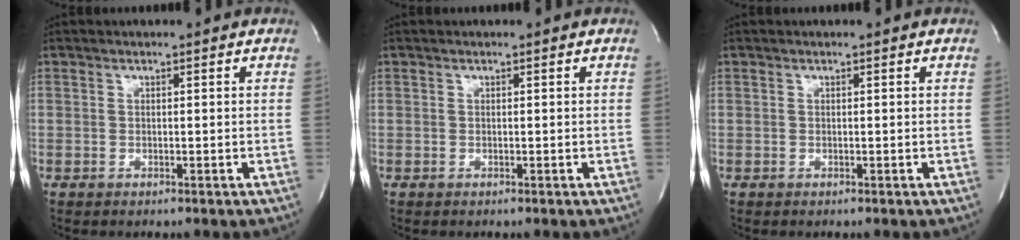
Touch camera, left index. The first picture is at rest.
{"total": 0.0}
{"total": 0.0}